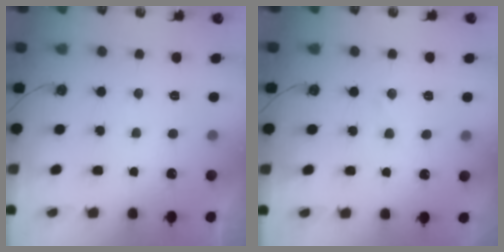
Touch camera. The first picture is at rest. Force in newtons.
{"total": 6.2, "press": 6.2, "slide": 0.6}